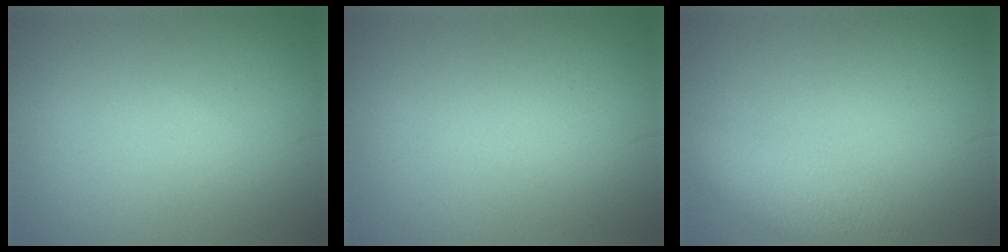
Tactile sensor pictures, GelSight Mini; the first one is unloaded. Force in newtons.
{"total": 0.0}
{"total": 5.1, "press": 5.1, "slide": 0.2}